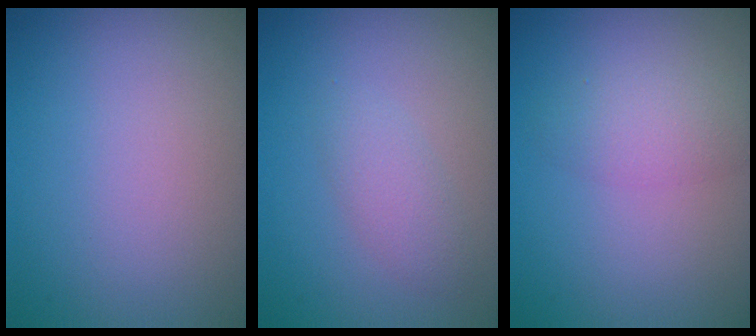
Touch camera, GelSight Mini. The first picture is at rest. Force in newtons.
{"total": 1.8, "press": 1.8, "slide": 0.1}
{"total": 2.4, "press": 2.4, "slide": 0.0}